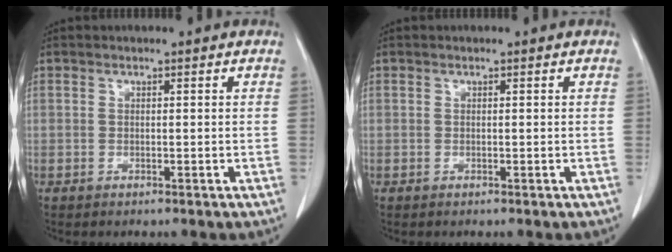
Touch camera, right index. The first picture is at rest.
{"total": 0.0}